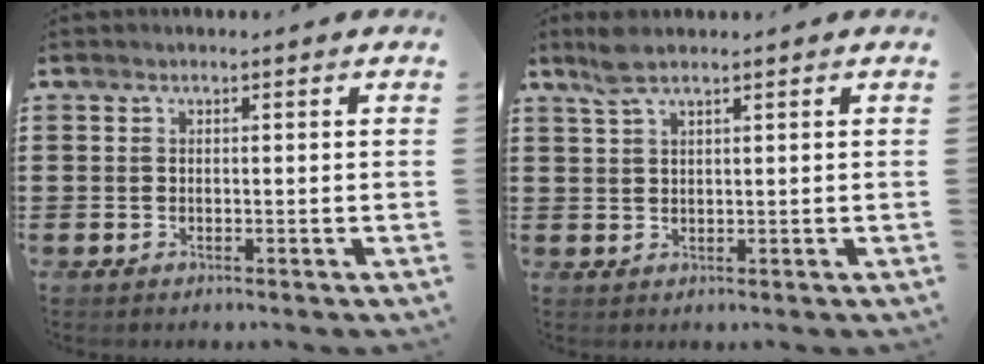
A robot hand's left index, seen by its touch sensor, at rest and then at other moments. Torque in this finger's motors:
{"motor_torque": [0.93, -0.23, 0.15, 0.09]}